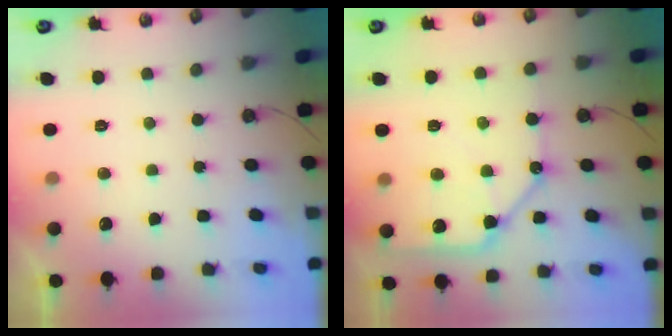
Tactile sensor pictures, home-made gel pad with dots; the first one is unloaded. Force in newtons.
{"total": 12.9, "press": 12.8, "slide": 1.6}